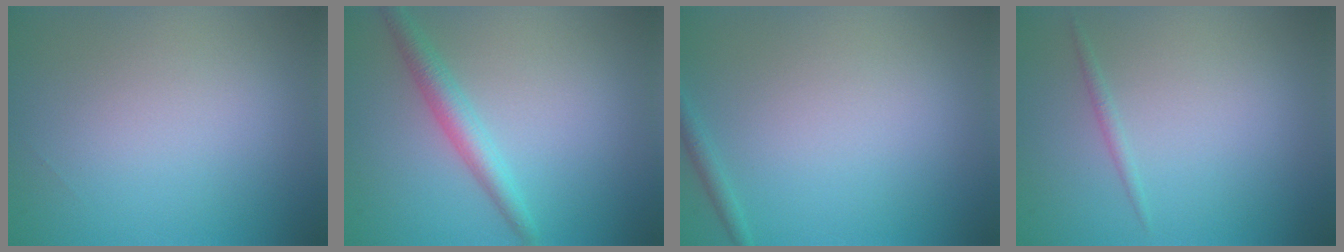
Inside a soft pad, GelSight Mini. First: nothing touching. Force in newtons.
{"total": 2.7, "press": 2.7, "slide": 0.1}
{"total": 1.0, "press": 1.0, "slide": 0.0}
{"total": 0.7, "press": 0.7, "slide": 0.0}